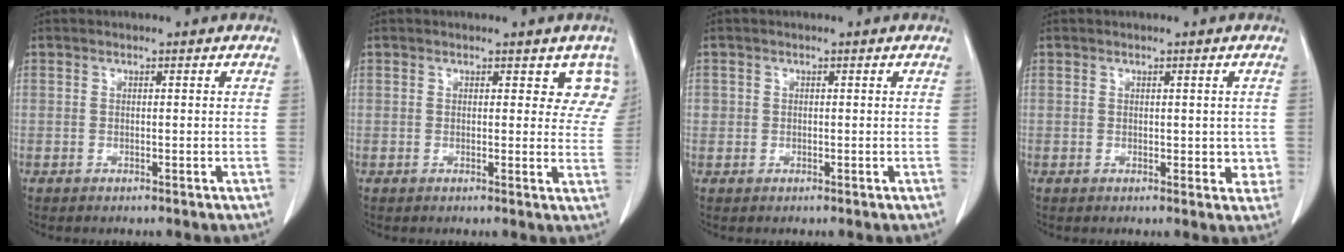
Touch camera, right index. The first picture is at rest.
{"total": 4.8, "force": [3.2, 2.8, 2.1], "torque": [0.005, -0.007, 0.016]}
{"total": 0.9, "force": [0.1, 0.9, 0.1], "torque": [0.009, 0.004, -0.001]}
{"total": 2.9, "force": [0.1, 1.7, 2.3], "torque": [-0.015, -0.004, 0.004]}